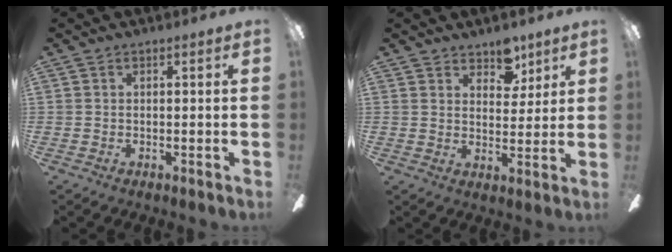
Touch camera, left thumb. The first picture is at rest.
{"total": 7.0, "force": [5.4, 4.0, 2.1], "torque": [-0.004, -0.033, 0.092]}